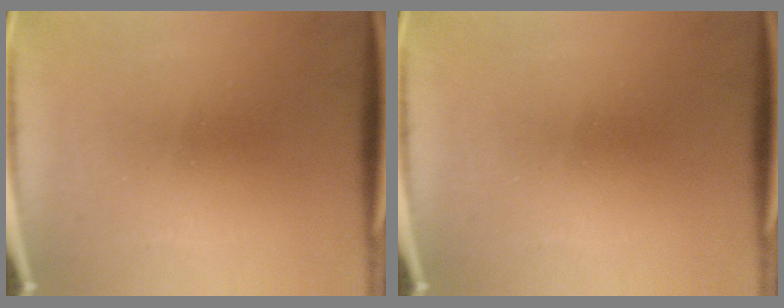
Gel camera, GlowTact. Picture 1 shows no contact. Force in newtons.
{"total": 0.0}